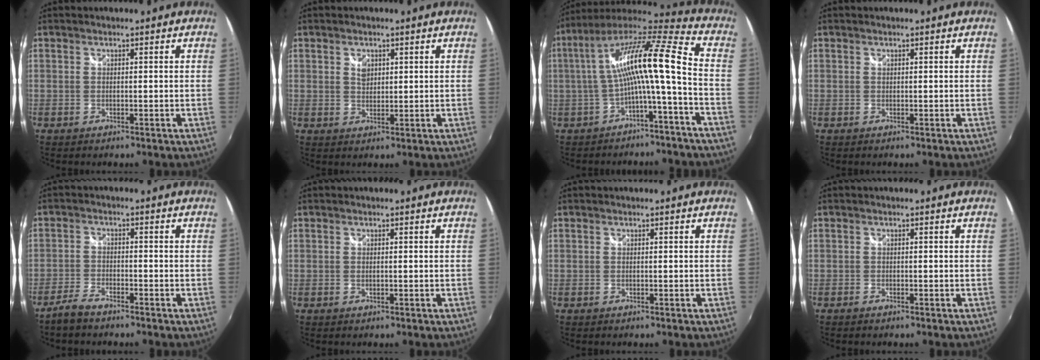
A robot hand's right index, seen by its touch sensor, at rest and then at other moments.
{"total": 2.7, "force": [1.0, 2.0, 1.5], "torque": [-0.019, 0.003, 0.018]}
{"total": 16.0, "force": [-2.1, 1.3, 15.8], "torque": [-0.288, 0.012, -0.039]}
{"total": 0.0}
{"total": 4.3, "force": [-3.7, 1.1, 2.0], "torque": [-0.060, -0.003, -0.076]}
{"total": 0.6, "force": [0.0, 0.1, 0.5], "torque": [-0.011, 0.001, -0.001]}
{"total": 0.0}
{"total": 0.7, "force": [-0.6, 0.3, 0.2], "torque": [-0.007, -0.003, -0.013]}